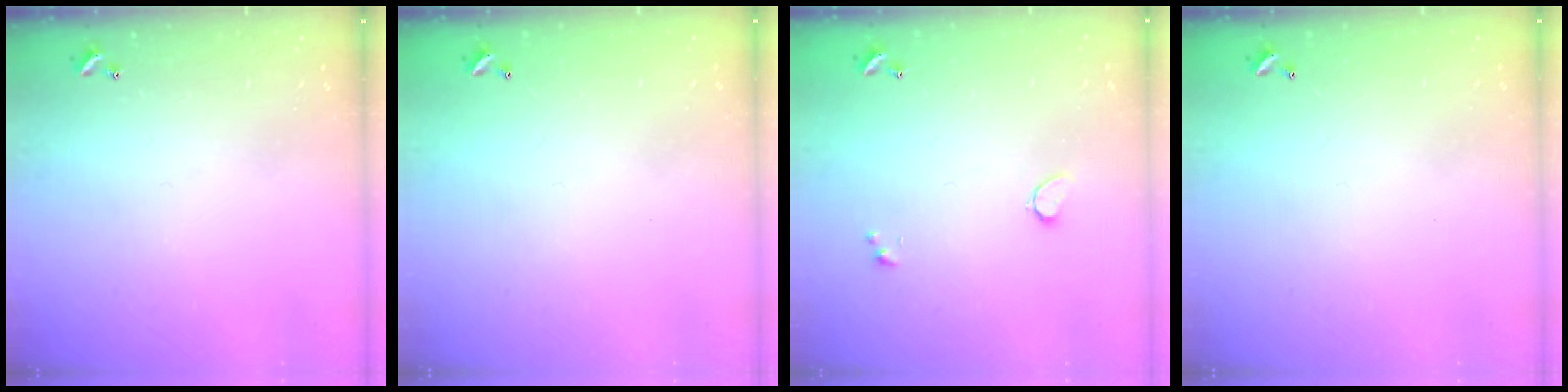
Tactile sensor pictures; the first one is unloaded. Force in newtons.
{"total": 2.9, "press": 2.9, "slide": 0.1}
{"total": 0.6, "press": 0.0, "slide": 0.6}
{"total": 2.9, "press": 2.9, "slide": 0.1}